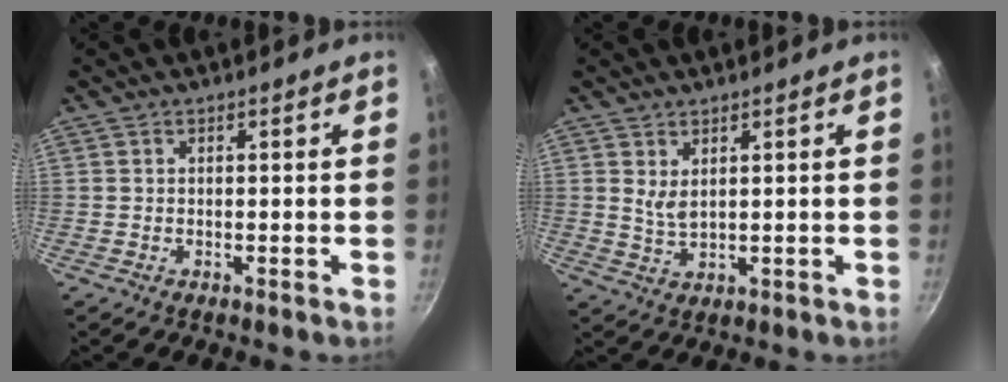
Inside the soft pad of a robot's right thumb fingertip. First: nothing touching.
{"total": 2.9, "force": [1.3, 1.4, 2.2], "torque": [-0.039, -0.019, 0.029]}